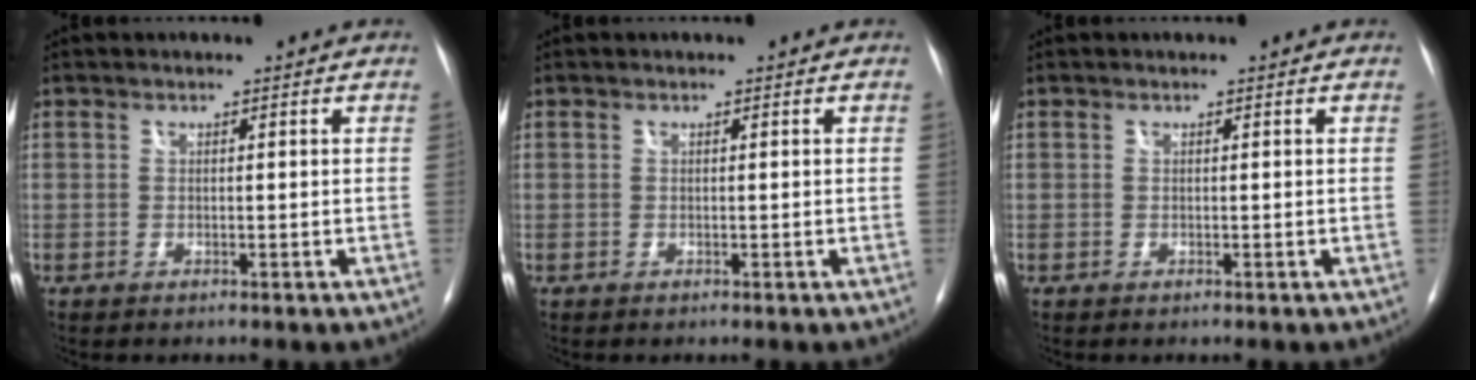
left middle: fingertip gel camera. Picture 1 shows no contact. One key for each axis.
{"total": 0.0}
{"total": 0.0}